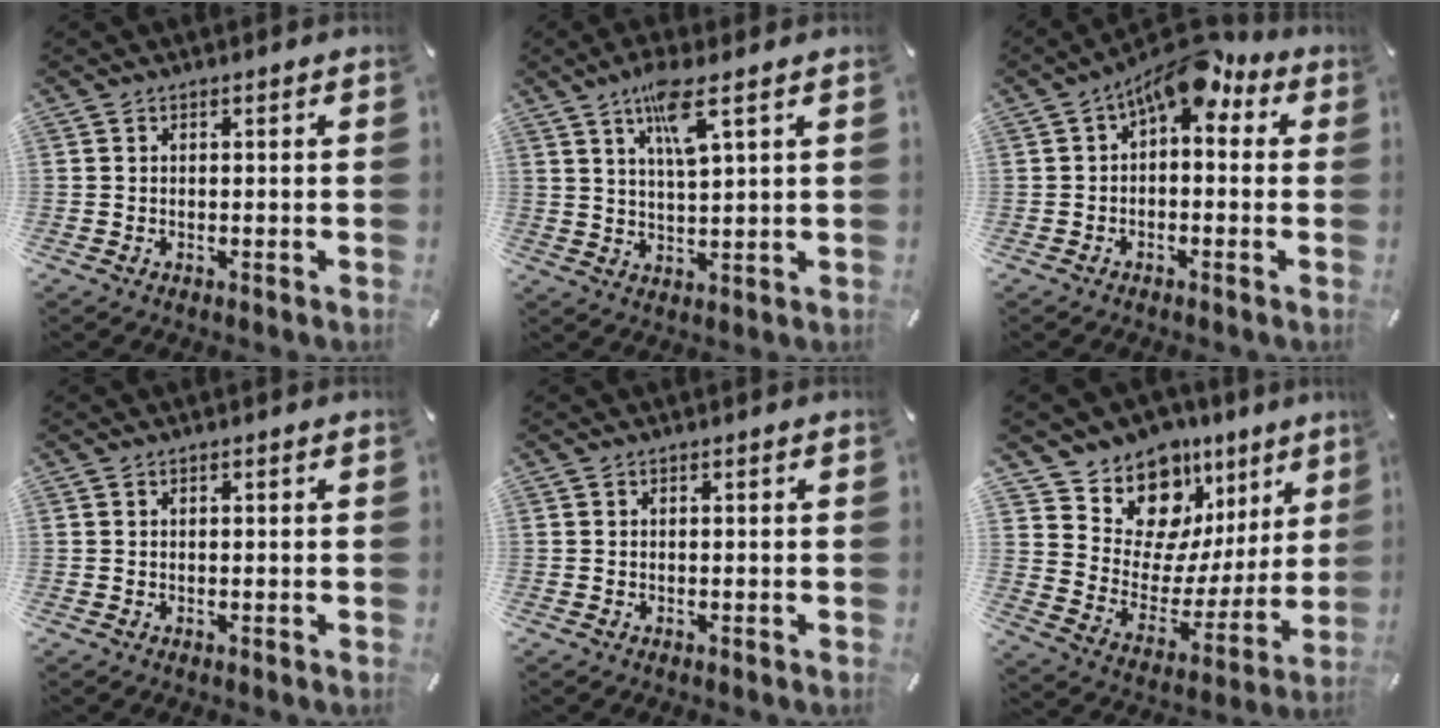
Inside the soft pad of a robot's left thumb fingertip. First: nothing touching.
{"total": 8.6, "force": [4.7, 1.8, 7.0], "torque": [-0.131, -0.006, 0.078]}
{"total": 8.5, "force": [4.7, 3.9, 5.9], "torque": [-0.096, -0.029, 0.079]}
{"total": 0.0}
{"total": 0.0}
{"total": 13.4, "force": [10.9, 7.4, 2.5], "torque": [-0.047, -0.121, 0.190]}